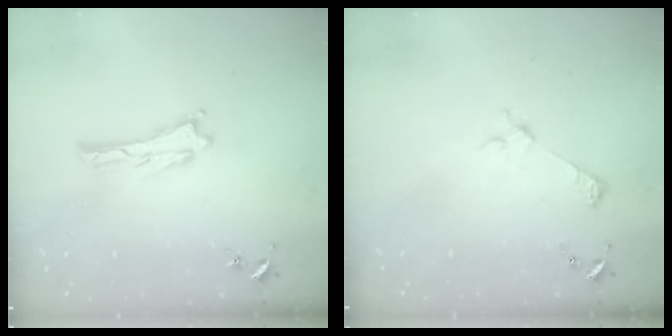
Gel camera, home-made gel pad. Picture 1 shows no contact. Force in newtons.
{"total": 2.5, "press": 2.5, "slide": 0.2}